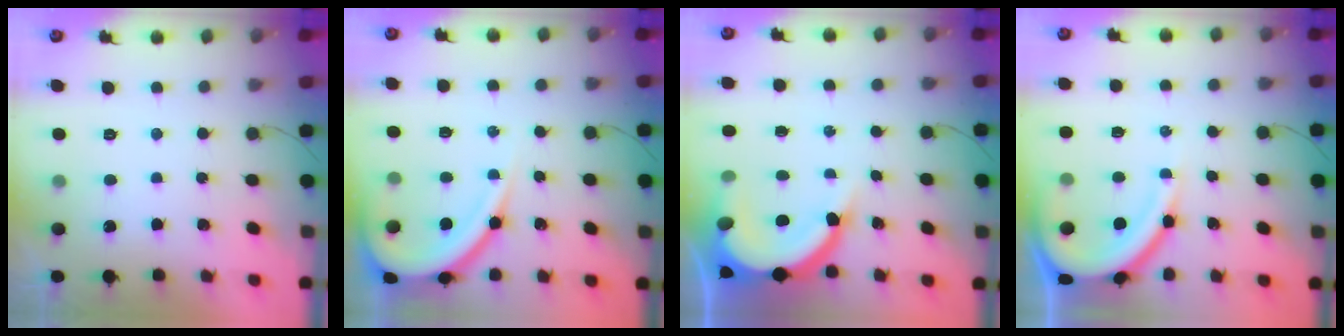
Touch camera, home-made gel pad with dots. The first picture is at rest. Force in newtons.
{"total": 13.4, "press": 13.3, "slide": 1.6}
{"total": 13.1, "press": 13.0, "slide": 1.3}
{"total": 12.4, "press": 12.3, "slide": 1.1}